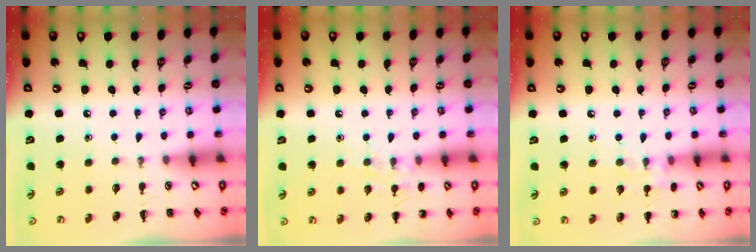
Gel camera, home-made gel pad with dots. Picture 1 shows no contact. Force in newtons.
{"total": 7.7, "press": 7.6, "slide": 1.5}
{"total": 7.9, "press": 7.7, "slide": 1.7}